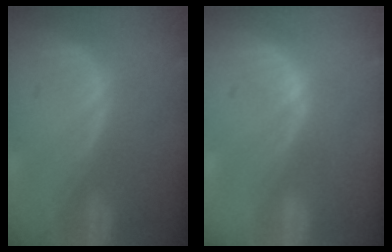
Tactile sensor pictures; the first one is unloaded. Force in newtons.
{"total": 0.7, "press": 0.7, "slide": 0.3}